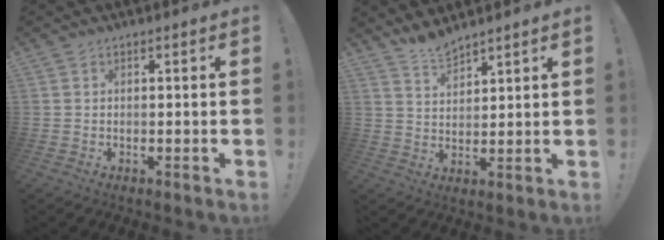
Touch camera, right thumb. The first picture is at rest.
{"total": 5.6, "force": [5.4, 1.1, 1.3], "torque": [-0.028, -0.032, 0.098]}